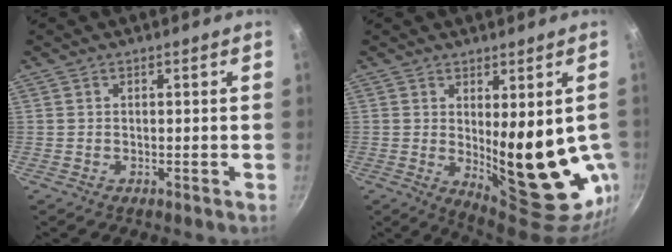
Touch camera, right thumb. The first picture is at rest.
{"total": 17.9, "force": [-0.5, 7.2, 16.4], "torque": [-0.193, -0.043, 0.018]}